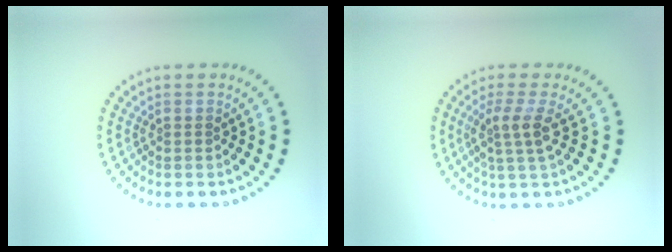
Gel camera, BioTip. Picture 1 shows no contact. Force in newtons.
{"total": 2.7, "press": 2.1, "slide": 1.7}